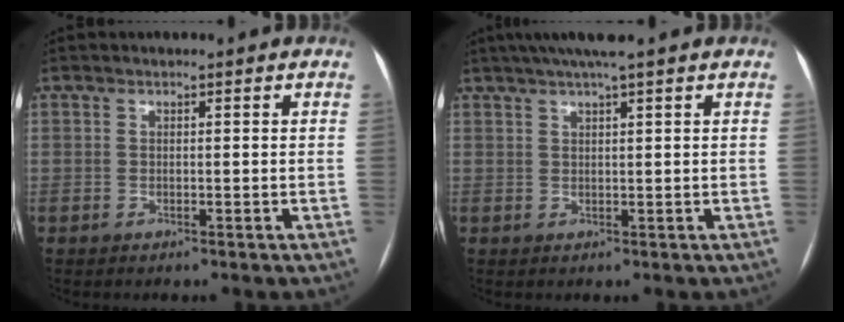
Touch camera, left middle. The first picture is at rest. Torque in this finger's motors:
{"motor_torque": [0.34, -0.35, 0.02, 0.06]}